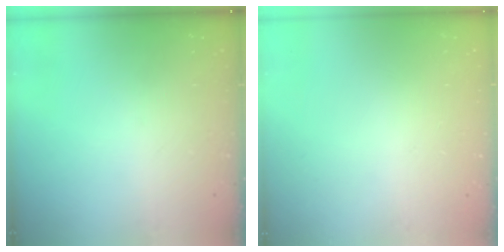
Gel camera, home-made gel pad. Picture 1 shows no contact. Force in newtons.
{"total": 0.0}